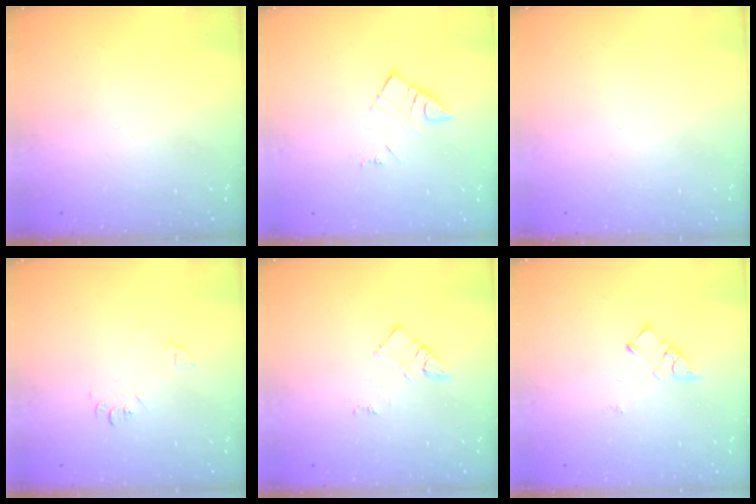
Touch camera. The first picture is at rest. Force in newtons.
{"total": 5.0, "press": 5.0, "slide": 0.2}
{"total": 1.6, "press": 1.6, "slide": 0.1}
{"total": 4.9, "press": 4.9, "slide": 0.7}
{"total": 3.0, "press": 3.0, "slide": 0.4}
{"total": 4.3, "press": 4.3, "slide": 0.1}